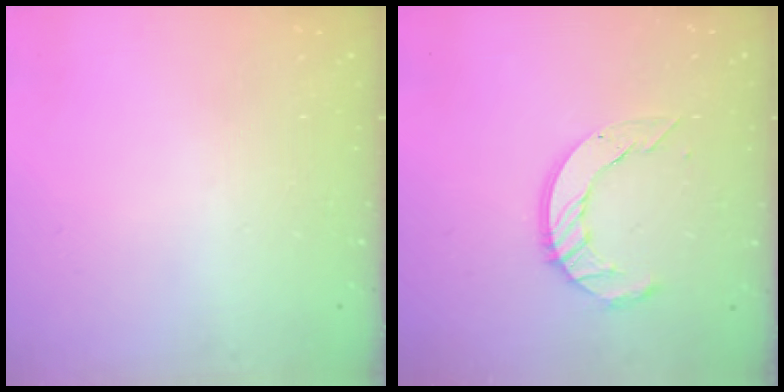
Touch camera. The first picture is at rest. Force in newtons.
{"total": 10.8, "press": 10.8, "slide": 1.0}